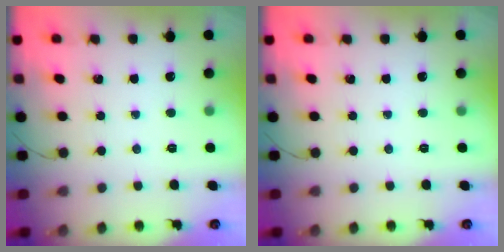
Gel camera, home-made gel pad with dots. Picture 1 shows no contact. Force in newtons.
{"total": 0.0}